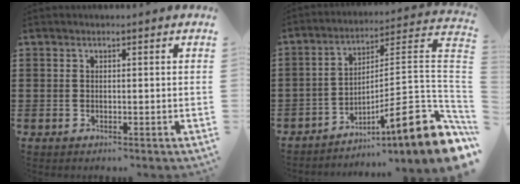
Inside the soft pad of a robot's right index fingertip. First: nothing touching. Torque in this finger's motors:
{"motor_torque": [0.43, -0.51, 0.91, 0.21]}